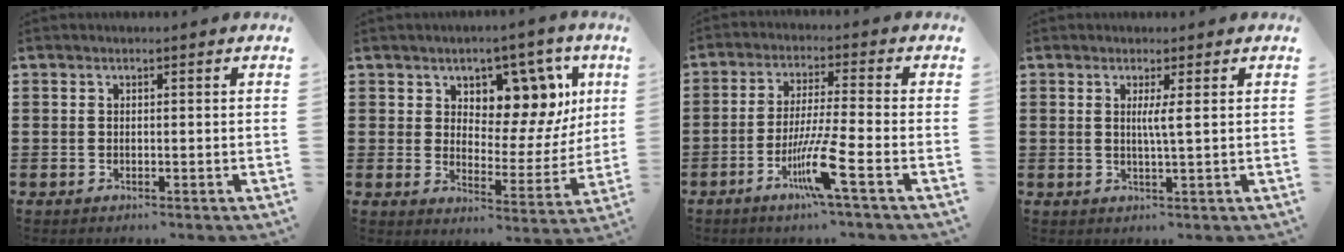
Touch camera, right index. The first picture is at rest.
{"total": 8.8, "force": [5.6, 5.3, 4.1], "torque": [-0.077, -0.042, 0.094]}
{"total": 8.2, "force": [-4.1, -0.2, 7.2], "torque": [-0.144, -0.015, -0.080]}
{"total": 2.4, "force": [0.5, -0.4, 2.3], "torque": [-0.045, -0.007, 0.005]}